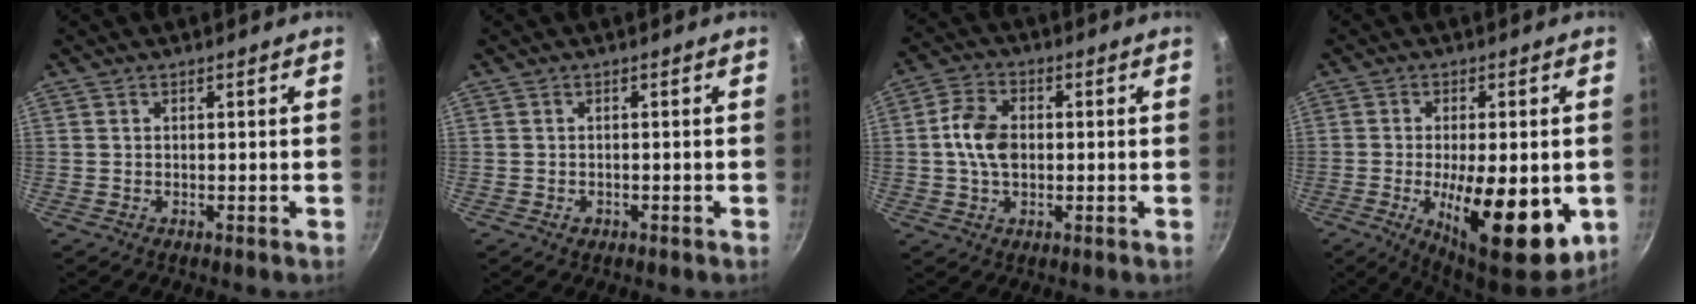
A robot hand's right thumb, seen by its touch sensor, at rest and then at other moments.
{"total": 1.0, "force": [-0.5, 0.7, 0.4], "torque": [-0.006, 0.001, -0.005]}
{"total": 7.9, "force": [0.0, 5.3, 5.9], "torque": [-0.103, 0.016, -0.006]}
{"total": 17.8, "force": [-4.1, 6.6, 16.0], "torque": [-0.219, -0.004, -0.053]}